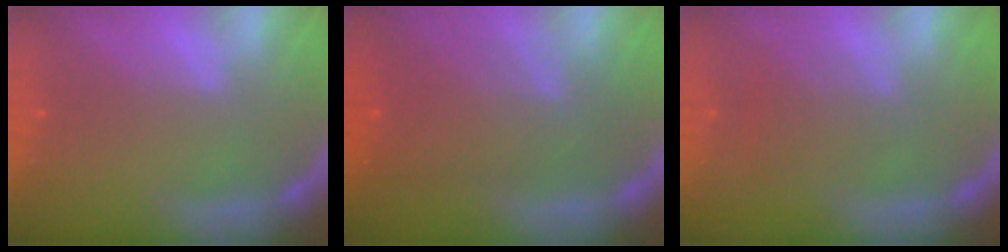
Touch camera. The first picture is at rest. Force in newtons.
{"total": 6.6}
{"total": 3.0}